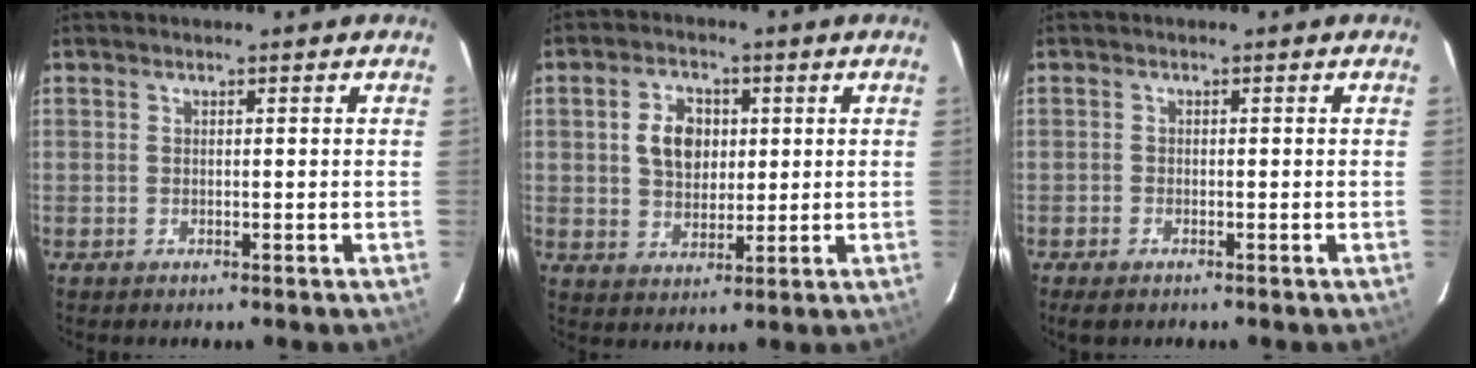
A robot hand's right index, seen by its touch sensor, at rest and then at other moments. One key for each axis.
{"total": 7.5, "fx": 1.4, "fy": 5.5, "fz": 4.8, "tx": -0.090, "ty": 0.017, "tz": 0.030}
{"total": 2.1, "fx": -1.6, "fy": 1.0, "fz": 1.1, "tx": -0.028, "ty": -0.005, "tz": -0.032}